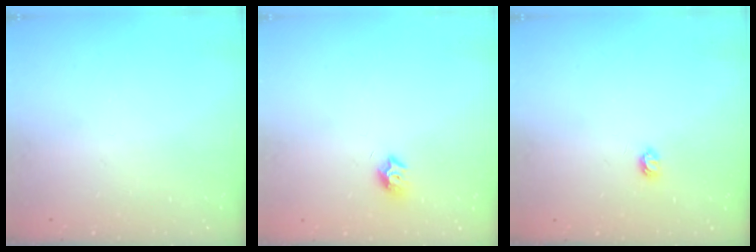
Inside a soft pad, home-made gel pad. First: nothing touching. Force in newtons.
{"total": 7.6, "press": 7.6, "slide": 0.7}
{"total": 3.4, "press": 3.4, "slide": 0.5}